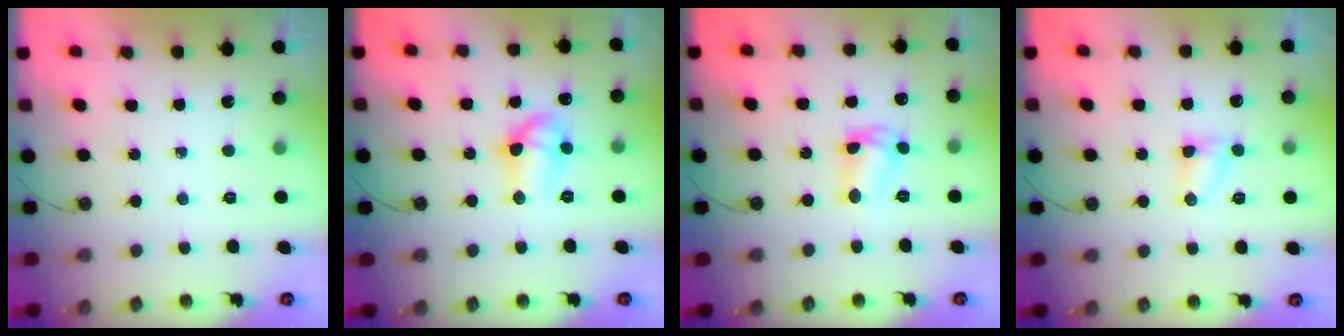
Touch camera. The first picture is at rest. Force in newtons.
{"total": 9.7, "press": 9.7, "slide": 1.1}
{"total": 7.9, "press": 7.8, "slide": 0.6}
{"total": 3.6, "press": 3.5, "slide": 0.4}